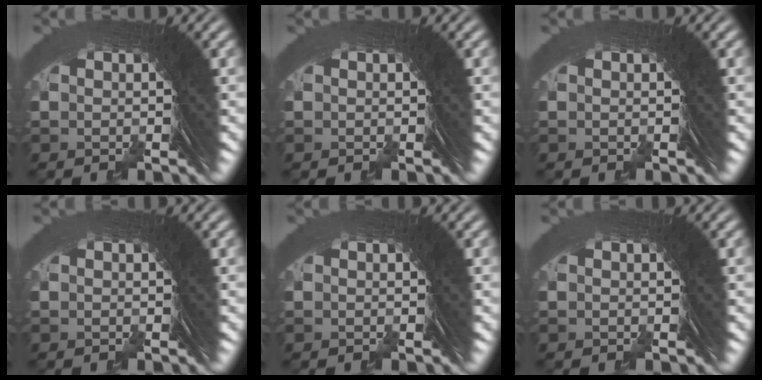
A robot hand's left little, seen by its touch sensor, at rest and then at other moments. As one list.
[{"total": 0.0}, {"total": 0.0}, {"total": 0.0}, {"total": 0.0}, {"total": 0.0}]